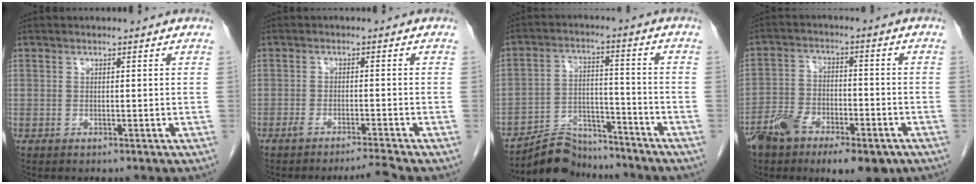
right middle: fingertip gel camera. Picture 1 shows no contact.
{"total": 2.9, "force": [-2.6, -0.9, 1.1], "torque": [-0.025, -0.006, -0.046]}
{"total": 8.7, "force": [-8.4, 2.5, 0.4], "torque": [-0.007, 0.020, -0.148]}
{"total": 14.4, "force": [-8.9, 6.2, 9.5], "torque": [-0.173, 0.003, -0.144]}